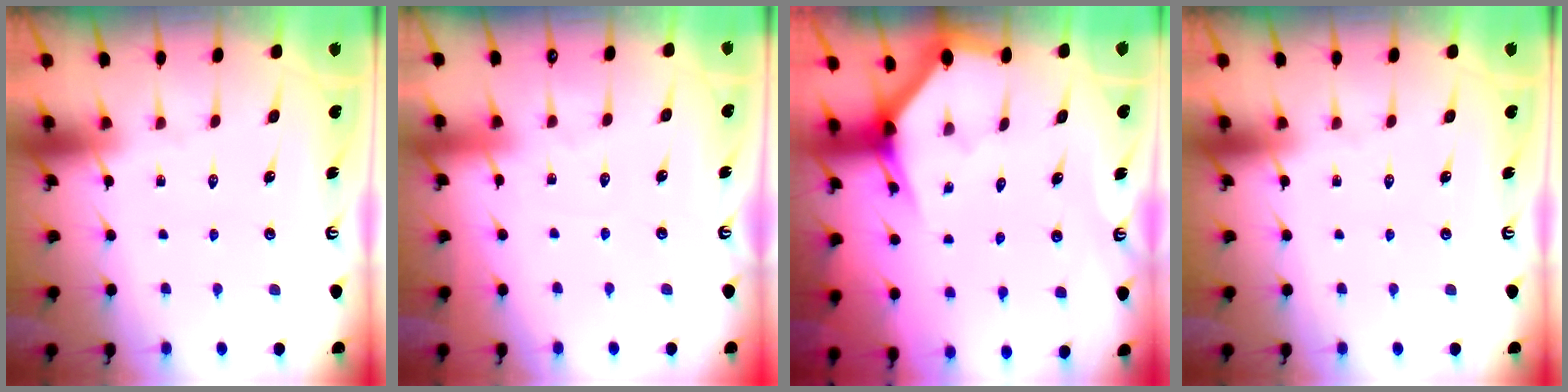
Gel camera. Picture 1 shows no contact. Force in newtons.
{"total": 1.5, "press": 1.5, "slide": 0.2}
{"total": 2.9, "press": 2.9, "slide": 0.1}
{"total": 0.0}